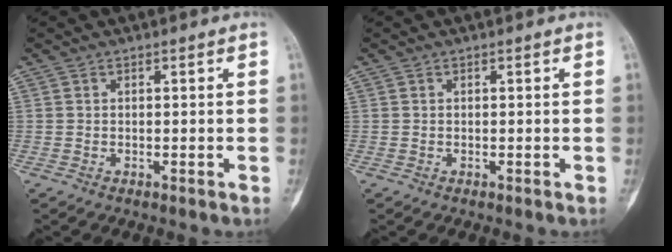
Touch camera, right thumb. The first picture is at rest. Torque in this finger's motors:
{"motor_torque": [0.00, 0.00, 0.00, 0.00, 0.00]}